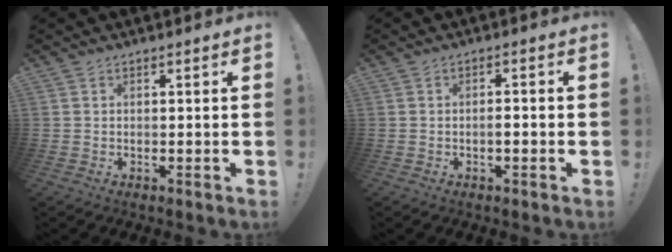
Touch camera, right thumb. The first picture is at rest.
{"total": 2.1, "force": [-1.0, 0.4, 1.9], "torque": [-0.032, 0.003, -0.017]}